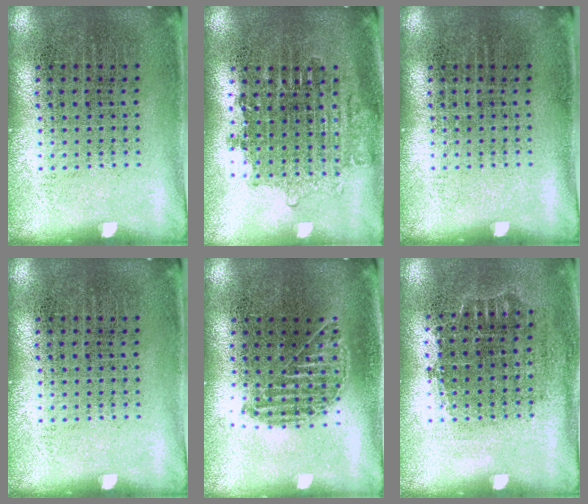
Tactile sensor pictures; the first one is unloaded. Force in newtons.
{"total": 1.6, "press": 1.3, "slide": 0.8}
{"total": 0.0}
{"total": 0.0}
{"total": 1.0, "press": 0.9, "slide": 0.3}
{"total": 0.7, "press": 0.7, "slide": 0.2}